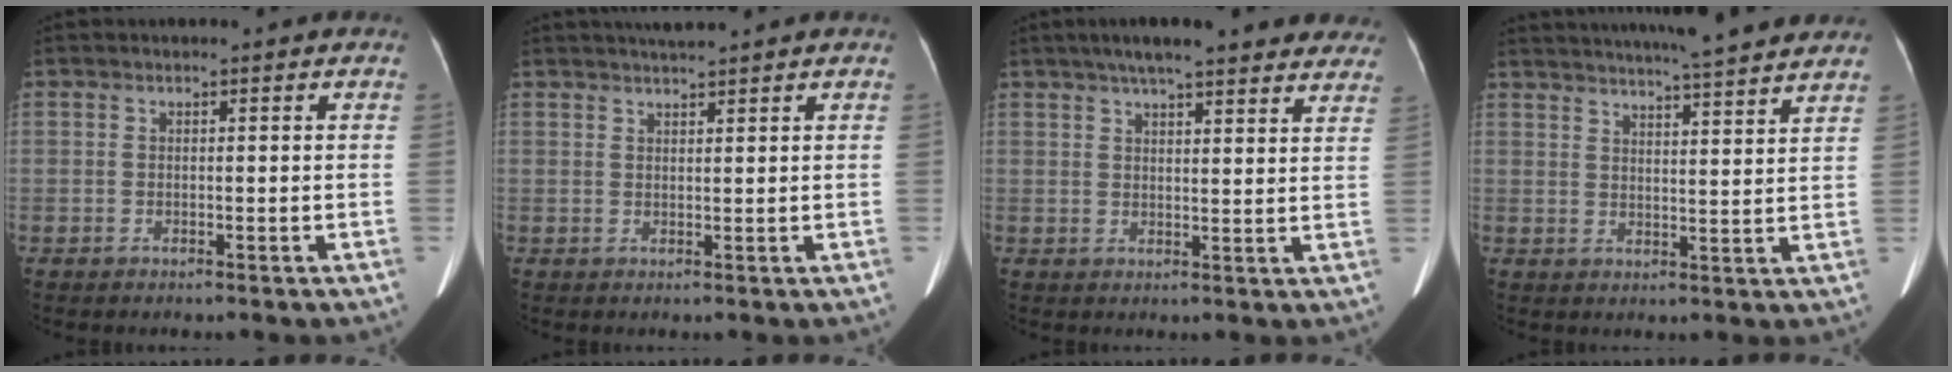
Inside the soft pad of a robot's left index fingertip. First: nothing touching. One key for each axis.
{"total": 3.5, "fx": 3.2, "fy": -0.3, "fz": 1.4, "tx": -0.018, "ty": 0.019, "tz": 0.054}
{"total": 19.4, "fx": 16.1, "fy": 3.6, "fz": 10.1, "tx": -0.135, "ty": 0.038, "tz": 0.195}
{"total": 18.7, "fx": 16.9, "fy": 0.5, "fz": 7.9, "tx": -0.127, "ty": 0.008, "tz": 0.223}